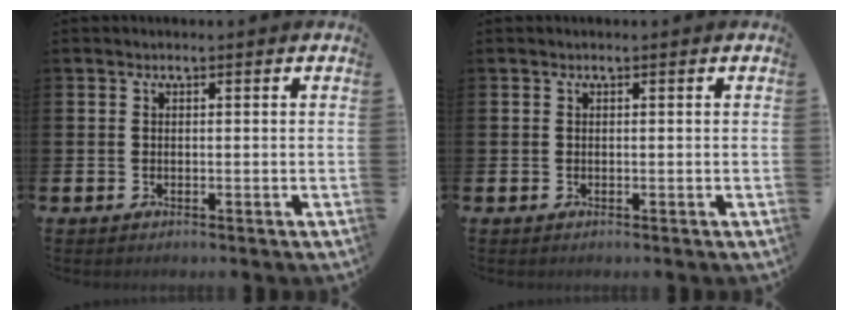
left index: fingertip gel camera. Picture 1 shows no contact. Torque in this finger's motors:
{"motor_torque": [0.13, -0.05, 0.00, -0.01]}